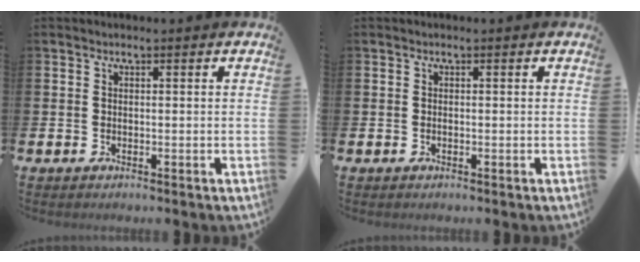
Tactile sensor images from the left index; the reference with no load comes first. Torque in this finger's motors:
{"motor_torque": [-0.07, -0.08, -0.11, -0.01]}